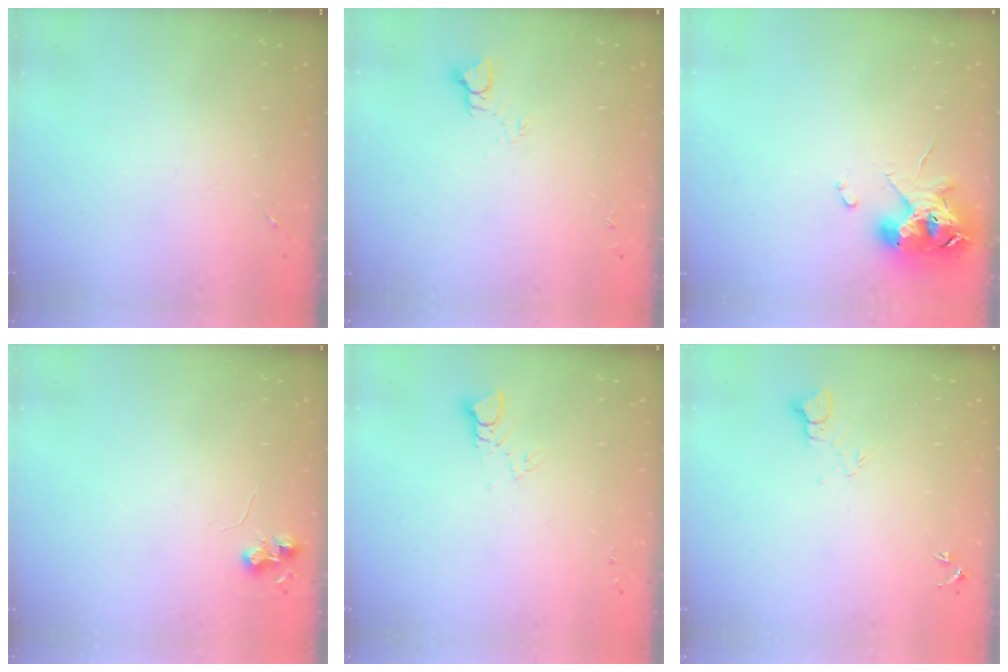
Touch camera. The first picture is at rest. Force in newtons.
{"total": 5.3, "press": 5.3, "slide": 0.5}
{"total": 10.8, "press": 10.7, "slide": 1.7}
{"total": 6.0, "press": 5.9, "slide": 0.7}
{"total": 2.9, "press": 2.9, "slide": 0.2}
{"total": 3.9, "press": 3.8, "slide": 0.4}